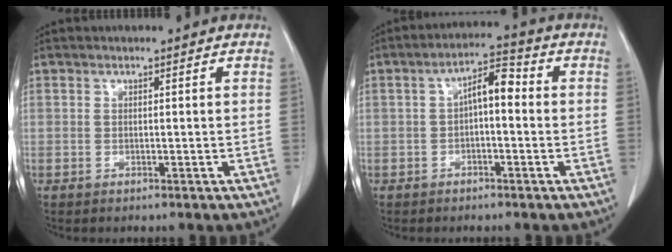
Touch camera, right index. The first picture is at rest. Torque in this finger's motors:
{"motor_torque": [0.45, -0.28, 0.28, 0.05]}